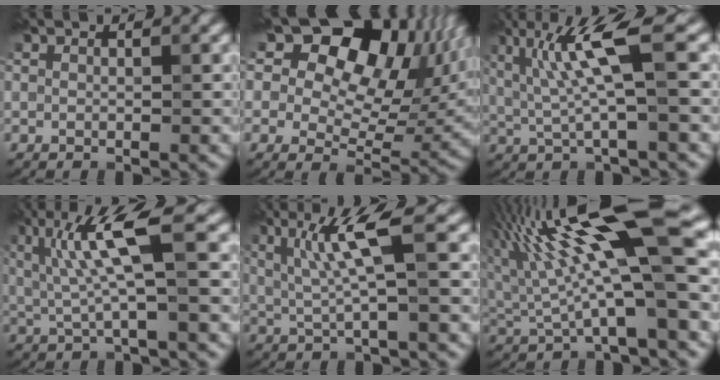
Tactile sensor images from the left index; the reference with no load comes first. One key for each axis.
{"total": 15.2, "fx": 8.3, "fy": 9.7, "fz": 8.3, "tx": -0.156, "ty": 0.056, "tz": 0.154}
{"total": 4.7, "fx": 0.5, "fy": -0.3, "fz": 4.6, "tx": -0.128, "ty": -0.005, "tz": 0.041}
{"total": 4.8, "fx": 0.5, "fy": -0.2, "fz": 4.7, "tx": -0.131, "ty": -0.005, "tz": 0.041}
{"total": 3.6, "fx": 0.1, "fy": -0.7, "fz": 3.5, "tx": -0.108, "ty": -0.003, "tz": 0.035}
{"total": 11.9, "fx": 2.4, "fy": 2.5, "fz": 11.4, "tx": -0.210, "ty": 0.011, "tz": 0.066}